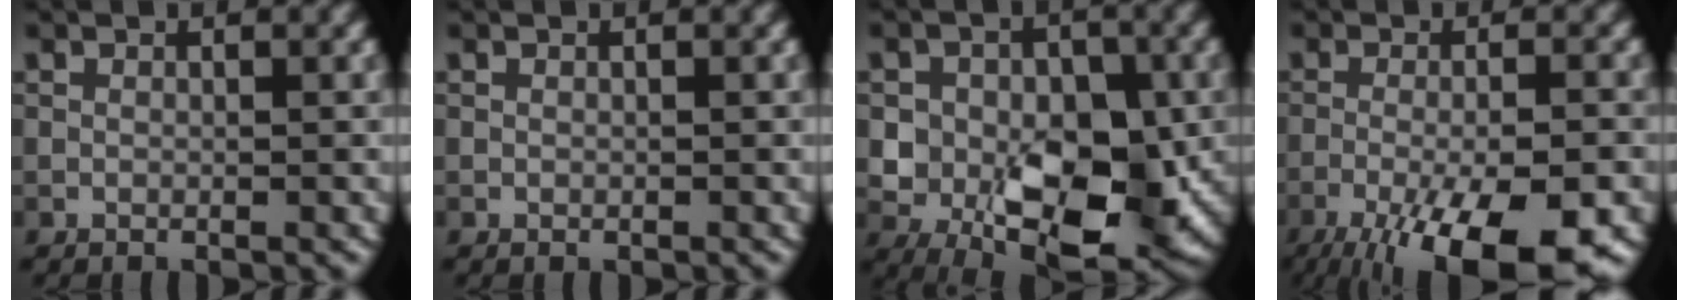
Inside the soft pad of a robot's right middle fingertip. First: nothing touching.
{"total": 0.0}
{"total": 11.6, "force": [-2.4, 7.1, 8.8], "torque": [-0.121, -0.009, -0.037]}
{"total": 13.1, "force": [-7.6, 4.1, 9.9], "torque": [-0.147, -0.033, -0.112]}